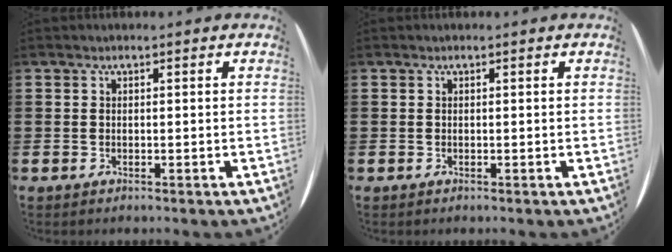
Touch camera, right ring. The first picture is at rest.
{"total": 0.0}